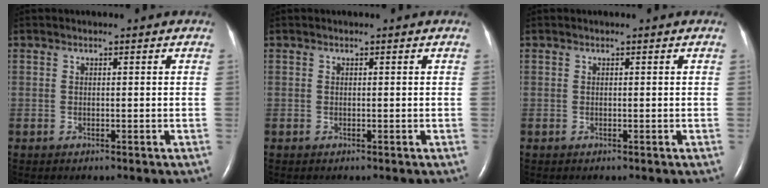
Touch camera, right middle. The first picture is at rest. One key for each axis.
{"total": 0.0}
{"total": 0.0}